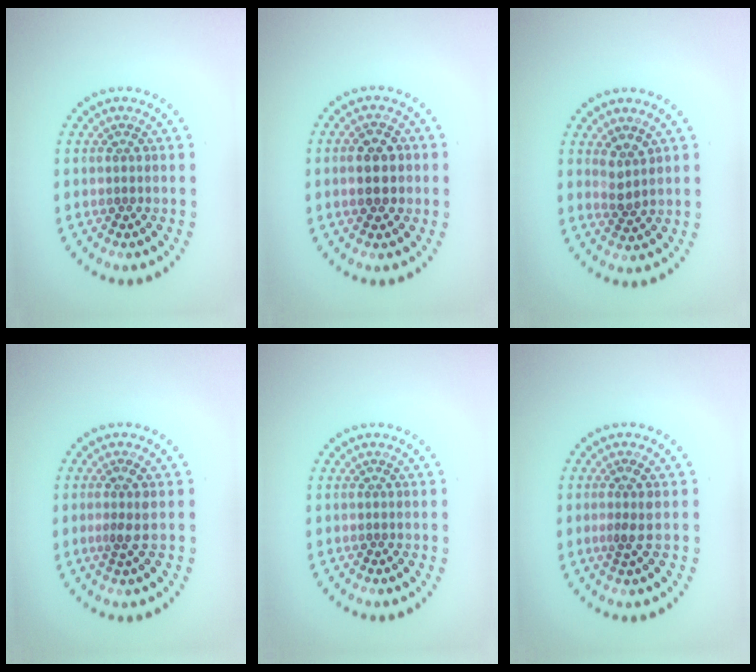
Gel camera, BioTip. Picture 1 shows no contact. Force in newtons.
{"total": 3.6, "press": 3.6, "slide": 0.2}
{"total": 1.8, "press": 1.4, "slide": 1.1}
{"total": 1.3, "press": 1.0, "slide": 0.8}
{"total": 0.0}
{"total": 1.3, "press": 1.0, "slide": 0.8}